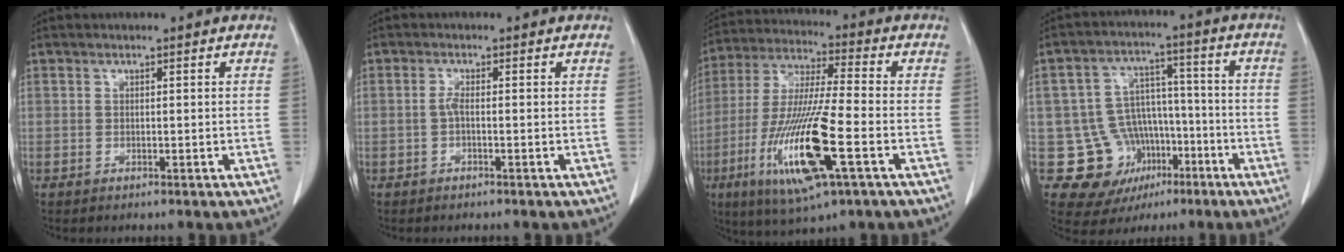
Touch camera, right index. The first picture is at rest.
{"total": 1.5, "force": [-0.2, 0.3, 1.5], "torque": [-0.033, 0.001, -0.006]}
{"total": 17.8, "force": [-6.0, 1.6, 16.8], "torque": [-0.348, -0.029, -0.107]}
{"total": 13.1, "force": [-4.3, 11.8, 3.8], "torque": [-0.071, 0.050, -0.048]}